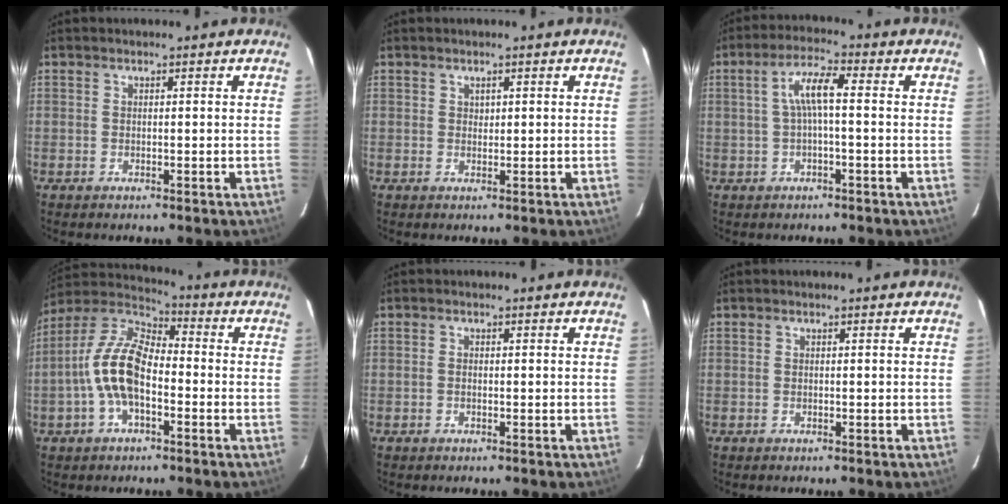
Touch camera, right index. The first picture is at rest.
{"total": 0.8, "force": [0.5, 0.7, 0.2], "torque": [-0.002, 0.004, 0.008]}
{"total": 5.5, "force": [0.0, 0.9, 5.4], "torque": [-0.106, 0.013, 0.002]}
{"total": 12.9, "force": [-3.0, 6.3, 10.8], "torque": [-0.227, 0.015, -0.062]}
{"total": 0.6, "force": [-0.1, 0.3, 0.4], "torque": [-0.010, 0.001, -0.005]}
{"total": 0.0}